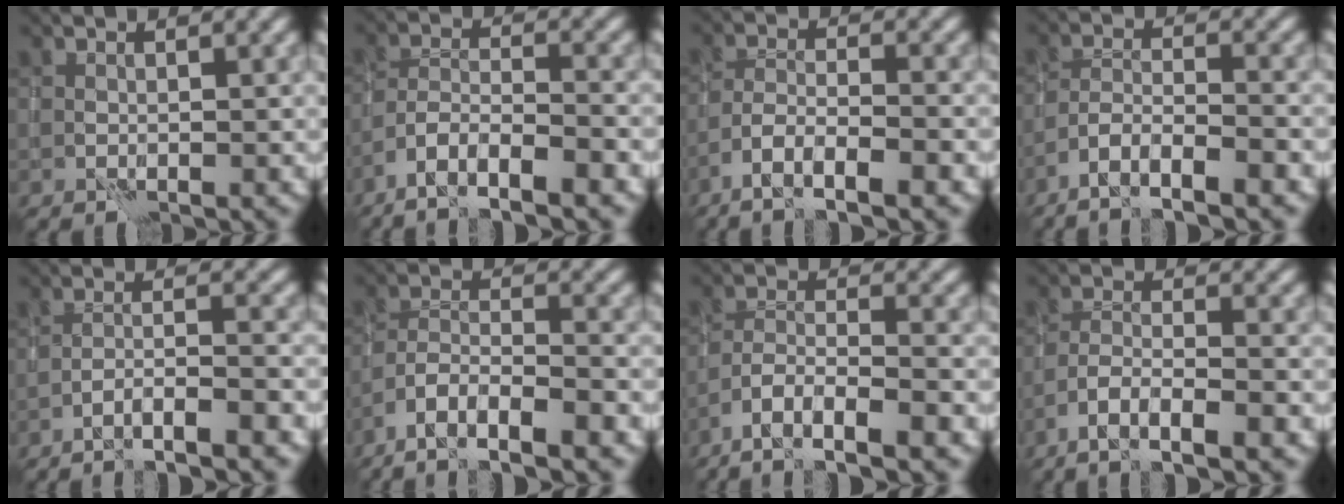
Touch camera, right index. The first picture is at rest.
{"total": 5.9, "force": [-4.3, 1.2, 3.8], "torque": [-0.067, 0.003, -0.079]}
{"total": 5.3, "force": [-3.7, 1.0, 3.7], "torque": [-0.068, 0.004, -0.066]}
{"total": 4.9, "force": [-3.6, 0.7, 3.2], "torque": [-0.056, 0.005, -0.067]}
{"total": 3.7, "force": [-2.7, -0.1, 2.5], "torque": [-0.038, 0.015, -0.050]}
{"total": 6.9, "force": [-5.1, 1.7, 4.4], "torque": [-0.075, 0.004, -0.095]}
{"total": 6.2, "force": [-4.4, 1.4, 4.2], "torque": [-0.072, 0.001, -0.082]}
{"total": 5.1, "force": [-3.5, 0.9, 3.6], "torque": [-0.066, 0.004, -0.063]}